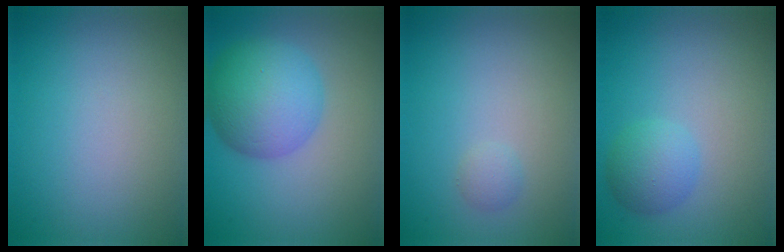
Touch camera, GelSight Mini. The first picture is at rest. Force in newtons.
{"total": 7.1, "press": 7.1, "slide": 0.2}
{"total": 0.8, "press": 0.8, "slide": 0.1}
{"total": 2.7, "press": 2.7, "slide": 0.1}